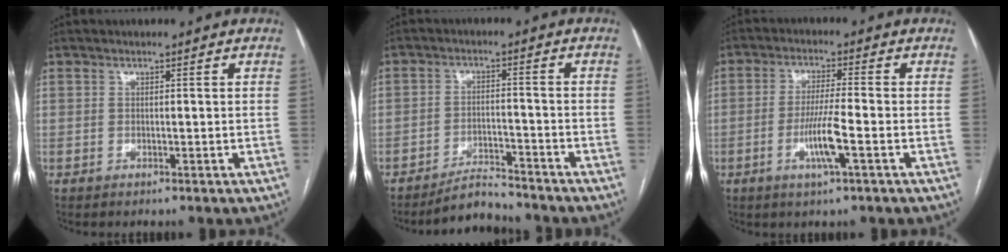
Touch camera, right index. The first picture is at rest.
{"total": 4.9, "force": [-4.8, 0.8, 0.6], "torque": [-0.010, -0.005, -0.081]}
{"total": 6.5, "force": [-2.3, -0.2, 6.0], "torque": [-0.115, -0.009, -0.043]}